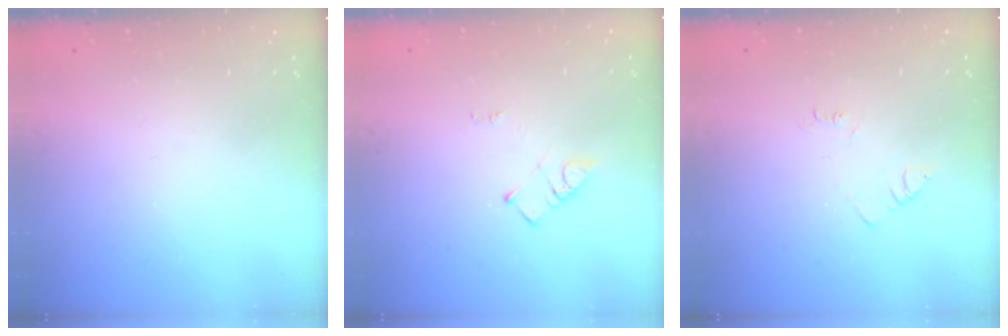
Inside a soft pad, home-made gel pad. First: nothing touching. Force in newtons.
{"total": 4.0, "press": 3.9, "slide": 0.5}
{"total": 2.9, "press": 2.9, "slide": 0.4}